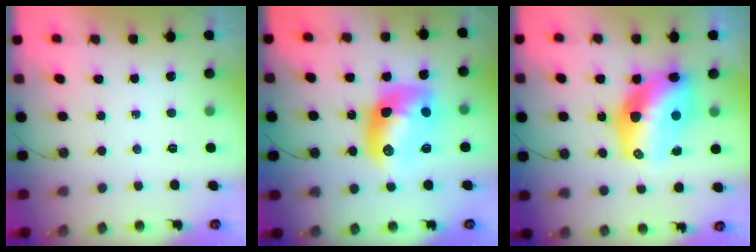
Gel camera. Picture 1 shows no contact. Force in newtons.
{"total": 14.0, "press": 14.0, "slide": 1.3}
{"total": 16.5, "press": 16.3, "slide": 3.0}